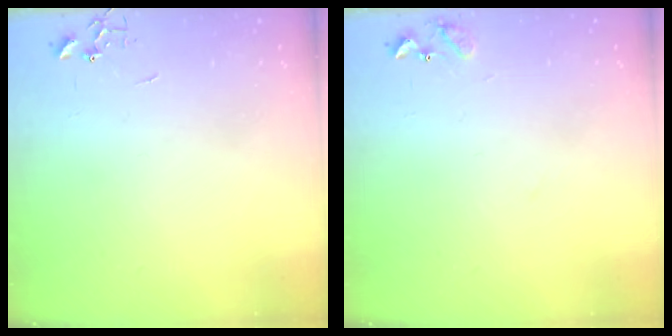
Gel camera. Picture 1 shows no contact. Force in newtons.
{"total": 8.4, "press": 8.4, "slide": 0.5}